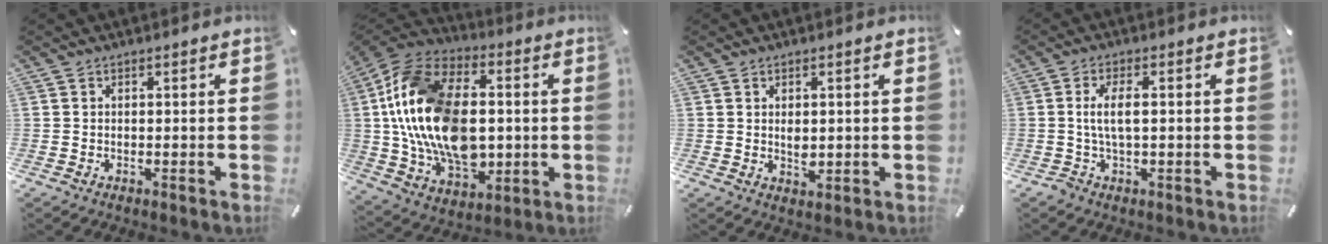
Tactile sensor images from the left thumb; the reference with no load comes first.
{"total": 23.4, "force": [0.0, 15.8, 17.3], "torque": [-0.368, 0.003, 0.002]}
{"total": 2.9, "force": [0.3, 1.8, 2.2], "torque": [-0.037, 0.003, 0.004]}
{"total": 5.2, "force": [0.2, 2.0, 4.8], "torque": [-0.103, 0.003, -0.001]}